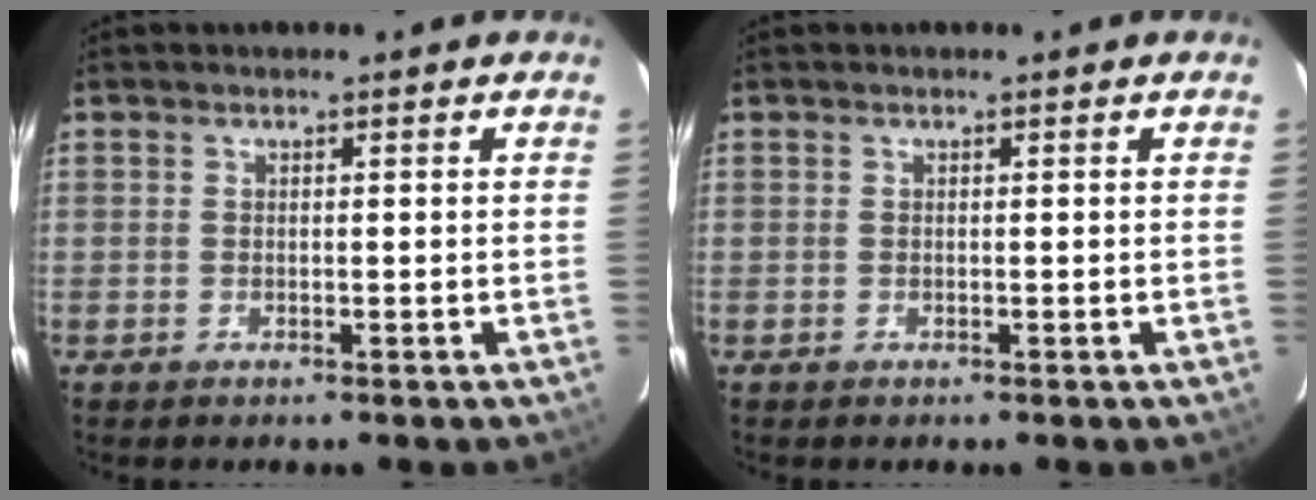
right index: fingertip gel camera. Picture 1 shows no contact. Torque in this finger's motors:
{"motor_torque": [-0.01, -0.01, 0.00, 0.00]}